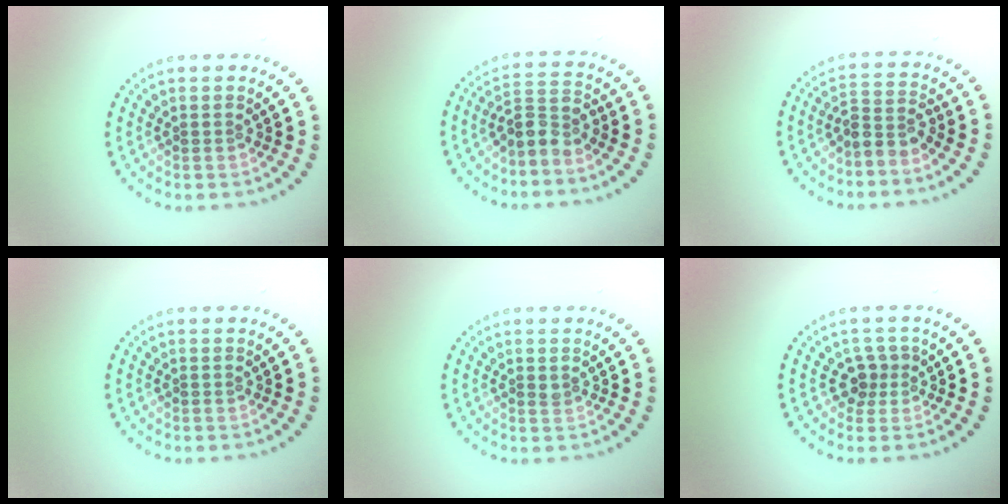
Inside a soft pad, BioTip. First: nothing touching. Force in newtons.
{"total": 2.6, "press": 2.0, "slide": 1.7}
{"total": 2.6, "press": 1.9, "slide": 1.7}
{"total": 0.0}
{"total": 0.6, "press": 0.5, "slide": 0.3}
{"total": 1.9, "press": 1.5, "slide": 1.2}